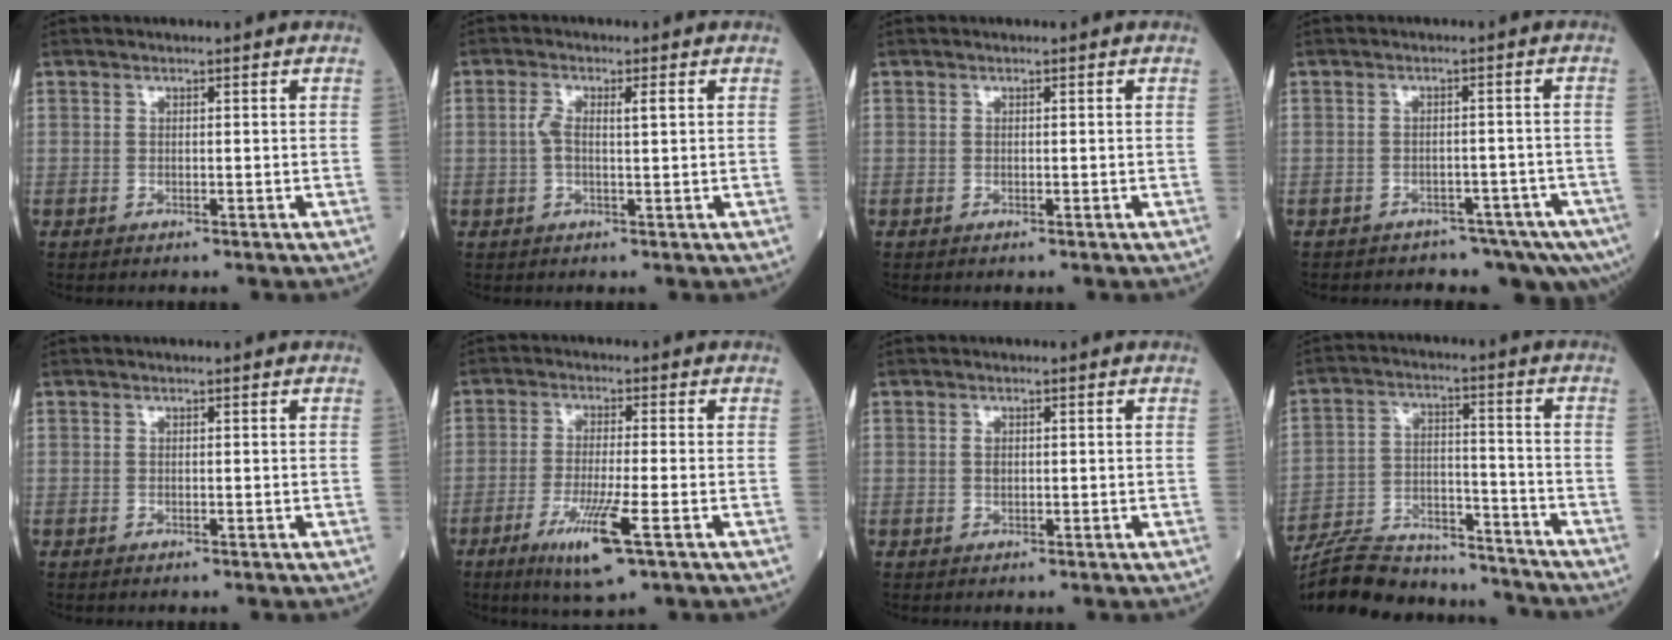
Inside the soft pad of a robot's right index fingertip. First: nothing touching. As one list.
[{"total": 3.4, "force": [0.6, 0.8, 3.3], "torque": [-0.071, 0.017, 0.011]}, {"total": 0.0}, {"total": 8.6, "force": [-7.1, 3.9, 3.0], "torque": [-0.021, 0.023, -0.087]}, {"total": 0.0}, {"total": 8.3, "force": [-3.9, 0.3, 7.3], "torque": [-0.137, -0.022, -0.067]}, {"total": 1.0, "force": [0.1, 0.6, 0.8], "torque": [-0.015, 0.001, 0.002]}, {"total": 19.2, "force": [-18.0, 4.3, 5.0], "torque": [-0.118, 0.006, -0.281]}]